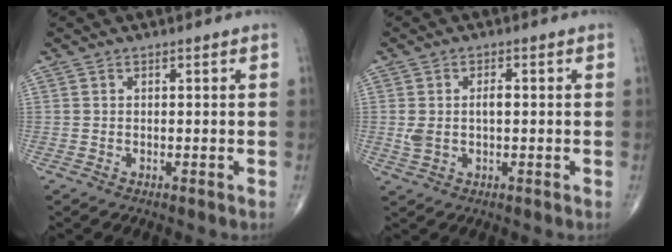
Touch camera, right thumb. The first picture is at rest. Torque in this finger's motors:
{"motor_torque": [0.15, 0.24, 0.23, 0.12, 0.00]}